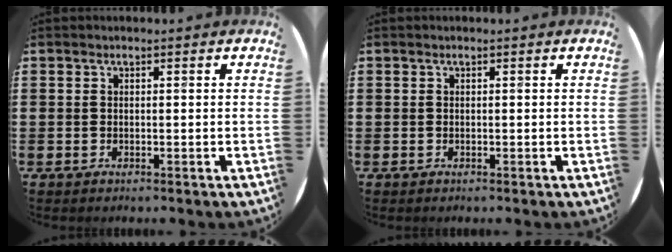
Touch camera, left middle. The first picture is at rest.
{"total": 0.0}